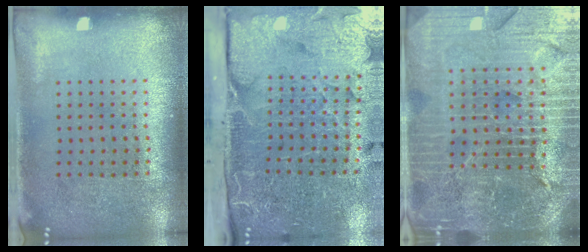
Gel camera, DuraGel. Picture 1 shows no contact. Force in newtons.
{"total": 5.2, "press": 4.0, "slide": 3.3}
{"total": 6.2, "press": 5.5, "slide": 2.9}